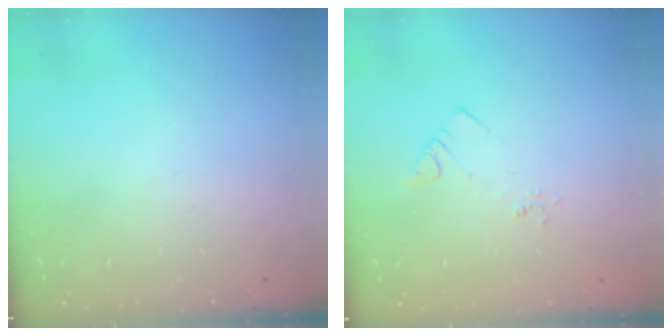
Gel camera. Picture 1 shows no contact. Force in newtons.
{"total": 2.4, "press": 2.4, "slide": 0.4}